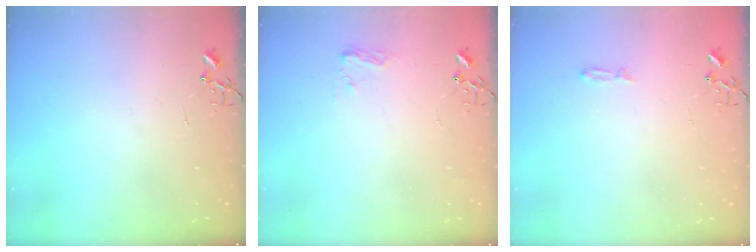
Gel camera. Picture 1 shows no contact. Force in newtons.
{"total": 6.2, "press": 6.2, "slide": 0.6}
{"total": 3.0, "press": 2.9, "slide": 0.5}